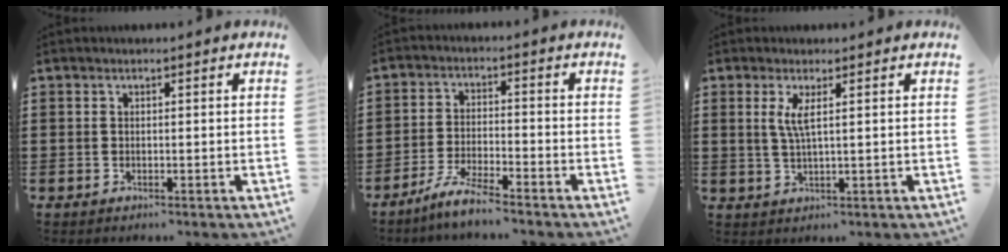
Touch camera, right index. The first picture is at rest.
{"total": 5.0, "force": [-4.6, -0.1, 2.0], "torque": [-0.048, -0.006, -0.090]}
{"total": 3.2, "force": [1.0, 0.2, 3.0], "torque": [-0.065, -0.003, 0.015]}